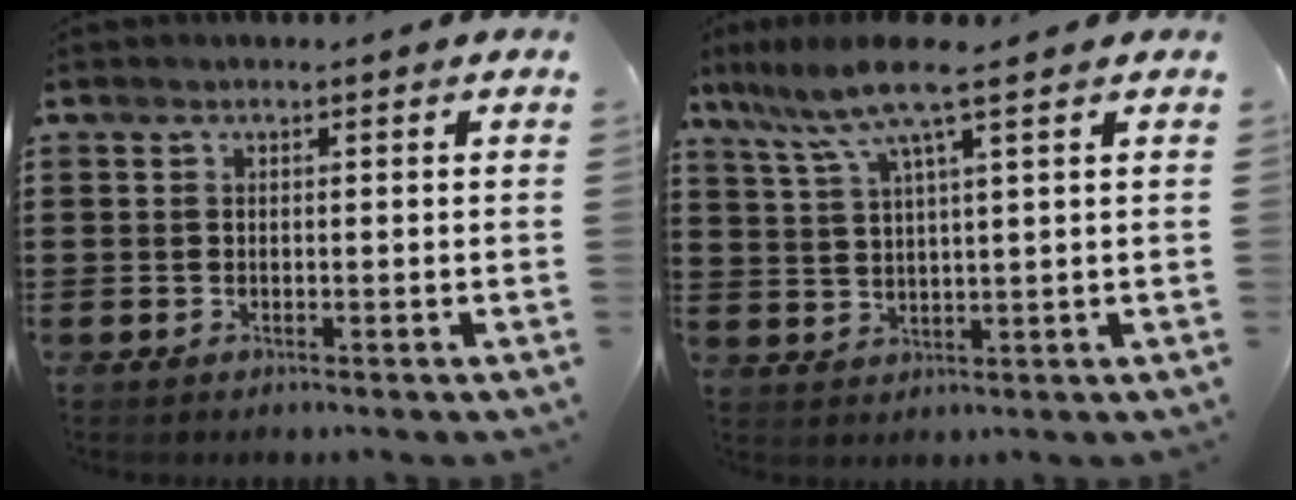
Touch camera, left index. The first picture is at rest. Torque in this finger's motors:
{"motor_torque": [1.54, -0.60, 0.68, 0.21]}